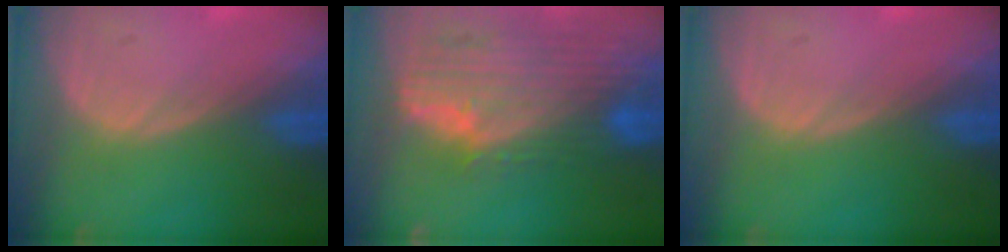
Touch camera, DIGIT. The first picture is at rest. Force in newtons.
{"total": 11.7, "press": 10.0, "slide": 6.2}
{"total": 0.0}